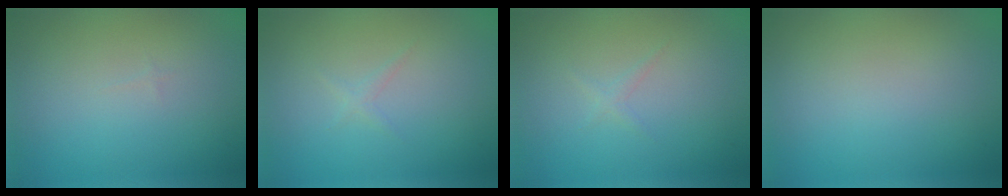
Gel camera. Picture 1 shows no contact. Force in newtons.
{"total": 0.6, "press": 0.6, "slide": 0.1}
{"total": 0.6, "press": 0.6, "slide": 0.1}
{"total": 0.0}